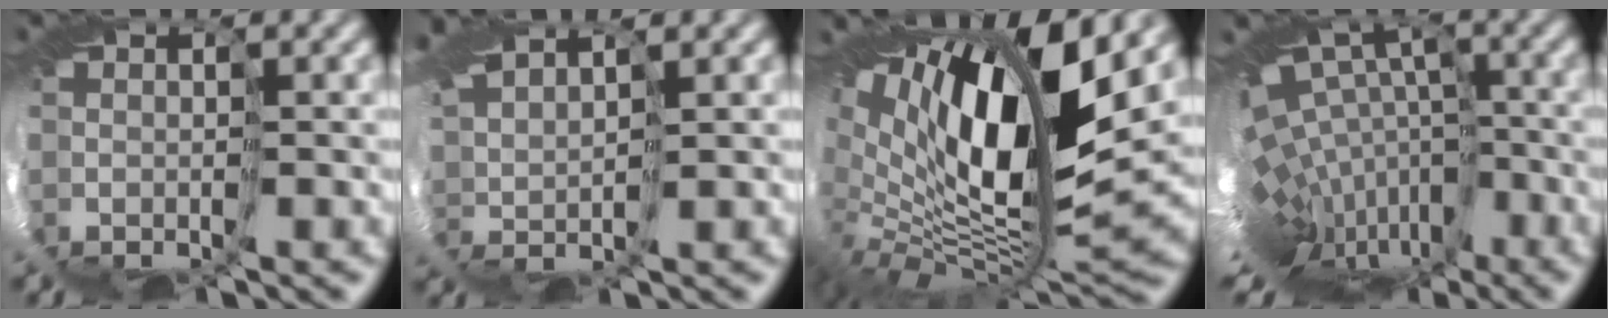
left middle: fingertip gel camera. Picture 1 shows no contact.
{"total": 3.9, "force": [3.8, -0.6, 0.8], "torque": [-0.042, 0.010, 0.067]}
{"total": 12.6, "force": [5.7, 4.3, 10.4], "torque": [-0.219, 0.005, 0.100]}
{"total": 11.8, "force": [-5.8, 6.9, 7.7], "torque": [-0.120, 0.005, -0.056]}